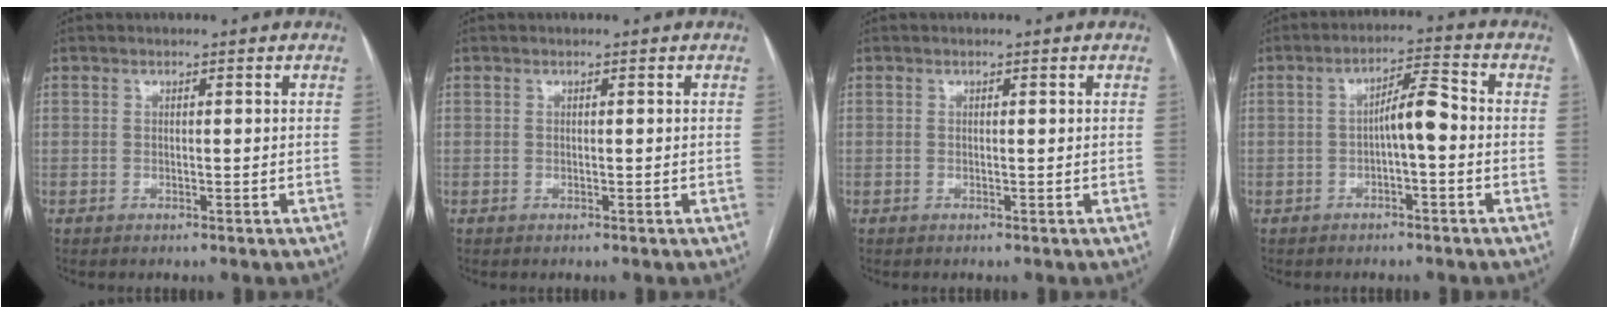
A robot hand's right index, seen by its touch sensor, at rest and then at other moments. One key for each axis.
{"total": 0.0}
{"total": 0.0}
{"total": 5.3, "fx": -0.8, "fy": 1.0, "fz": 5.1, "tx": -0.082, "ty": 0.021, "tz": -0.012}